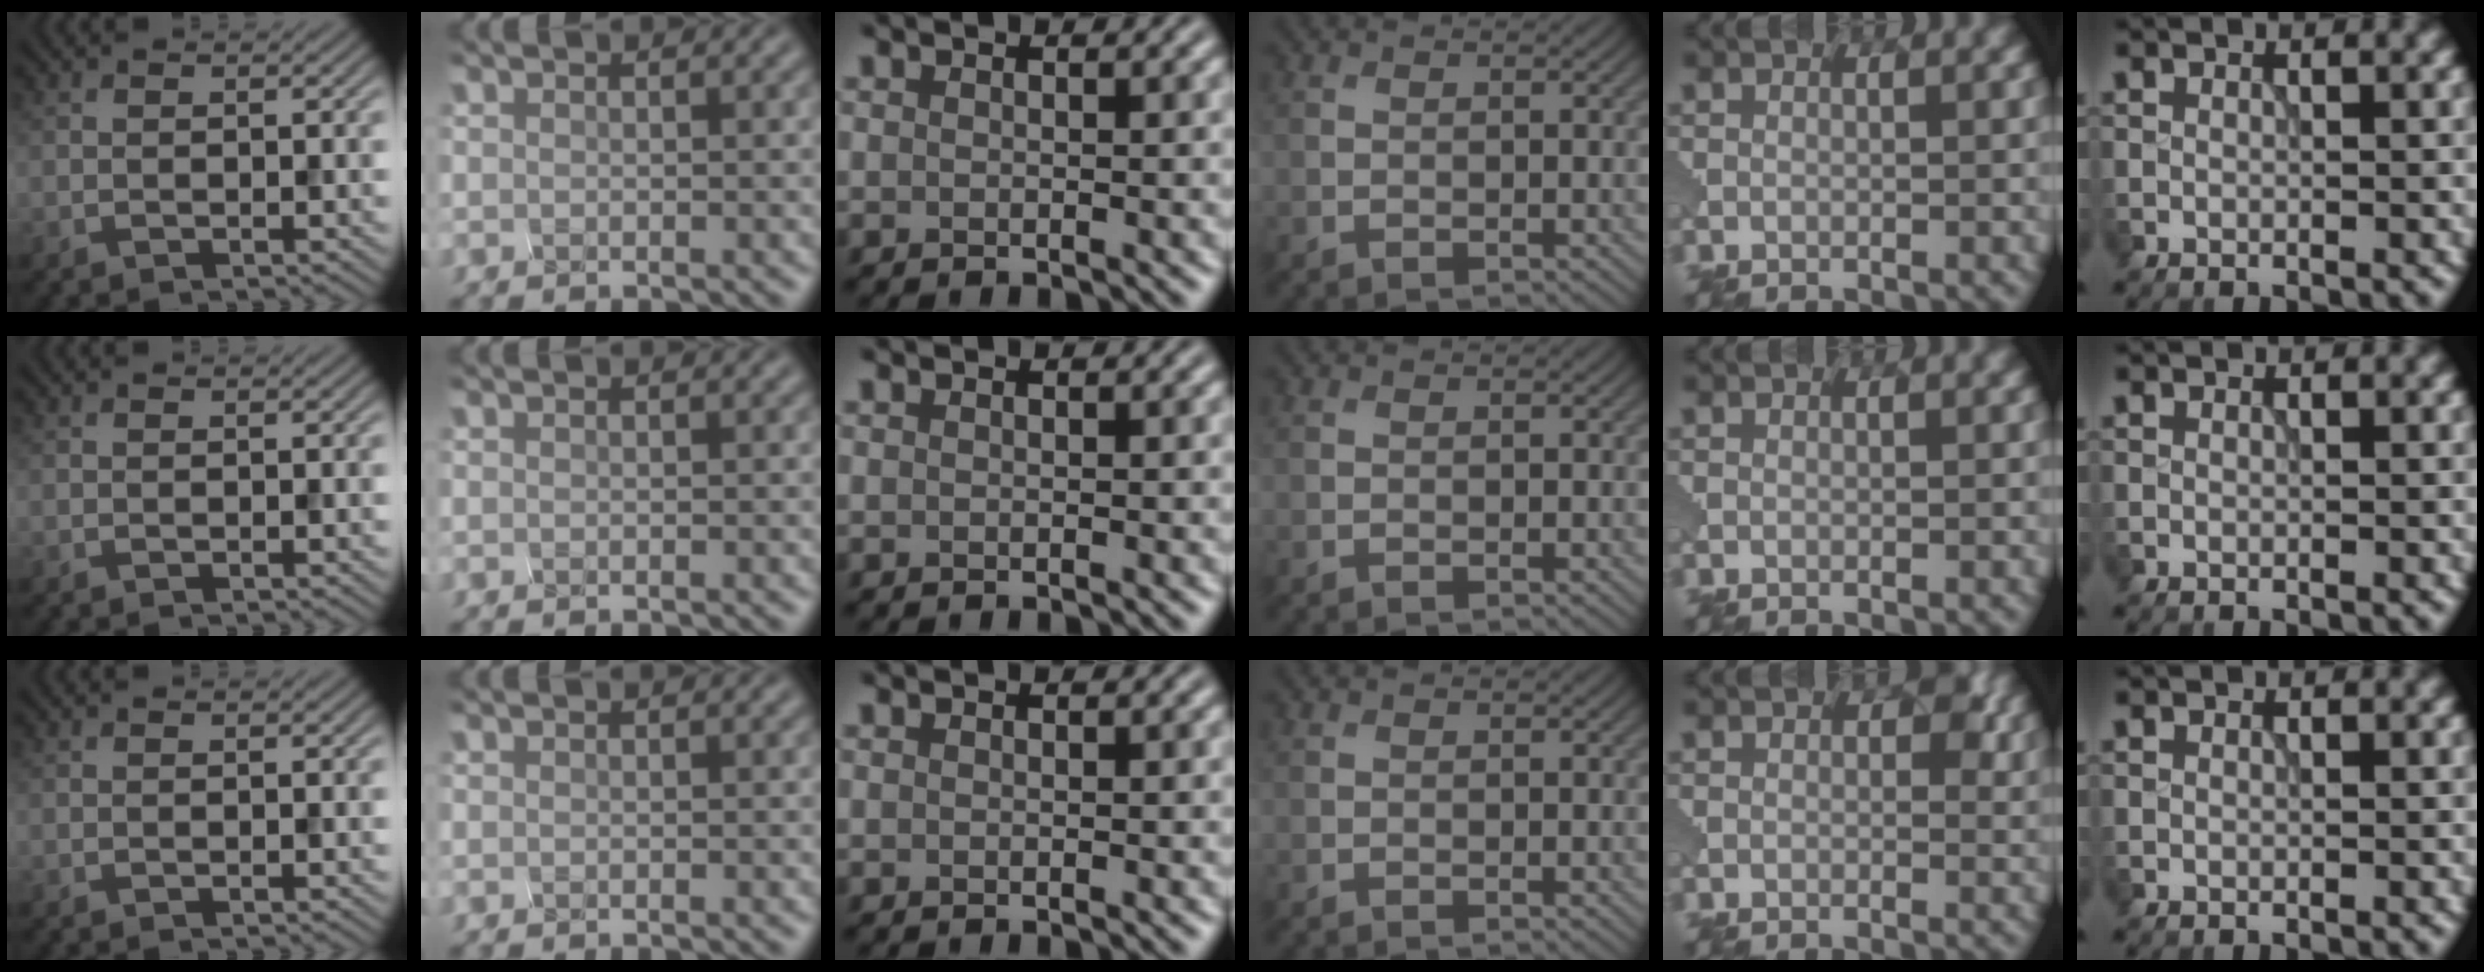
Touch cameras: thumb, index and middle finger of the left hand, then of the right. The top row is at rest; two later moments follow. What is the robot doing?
{"motion": "squeeze", "object": "hand grip exerciser"}